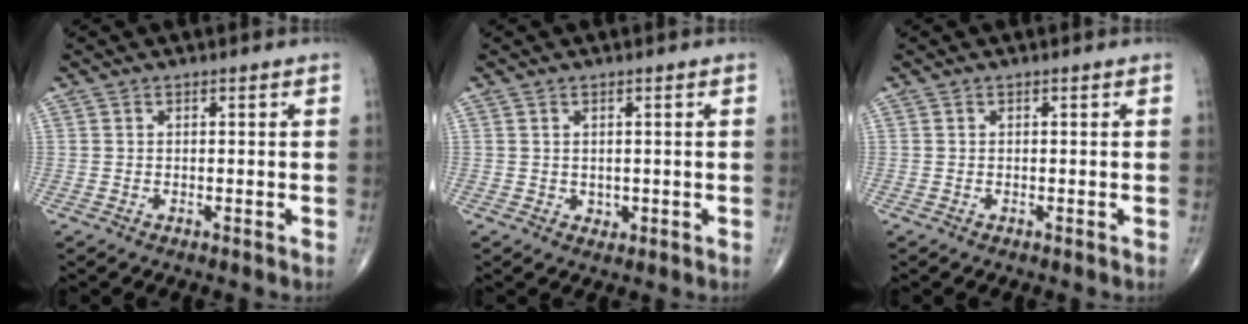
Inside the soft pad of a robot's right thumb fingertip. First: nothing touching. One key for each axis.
{"total": 1.1, "fx": 0.2, "fy": 1.0, "fz": 0.6, "tx": -0.005, "ty": -0.003, "tz": 0.007}
{"total": 0.0}